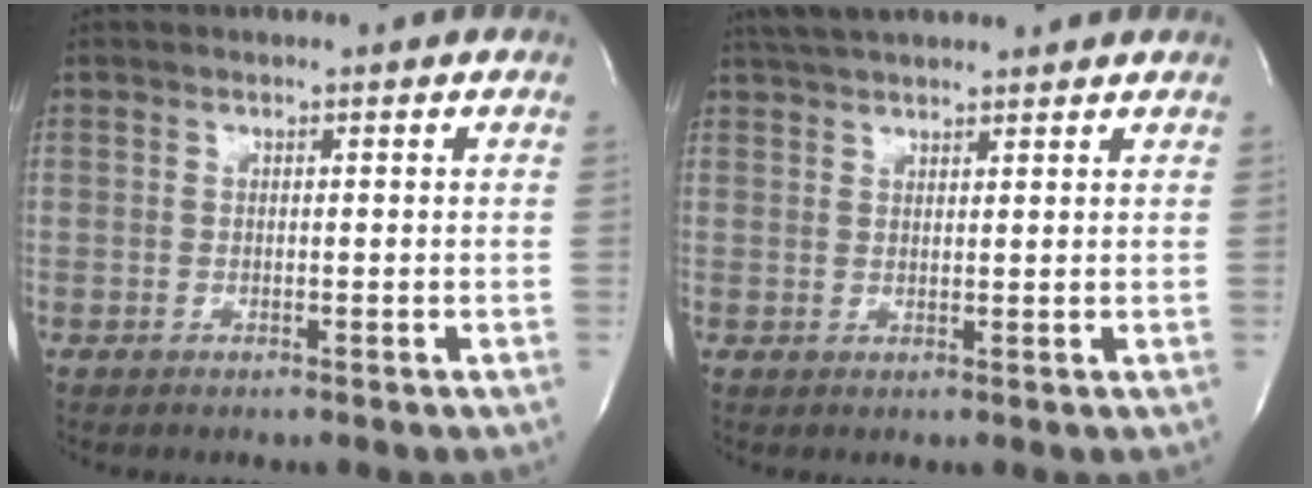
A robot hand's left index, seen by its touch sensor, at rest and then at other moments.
{"total": 8.5, "force": [7.6, 1.2, 3.6], "torque": [-0.064, 0.037, 0.115]}